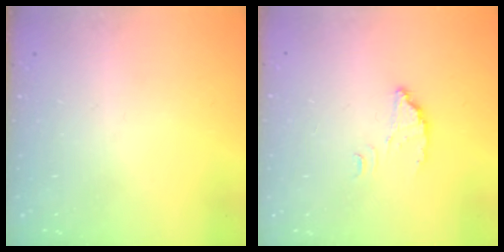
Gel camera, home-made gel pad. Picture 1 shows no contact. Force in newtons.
{"total": 2.4, "press": 2.4, "slide": 0.2}